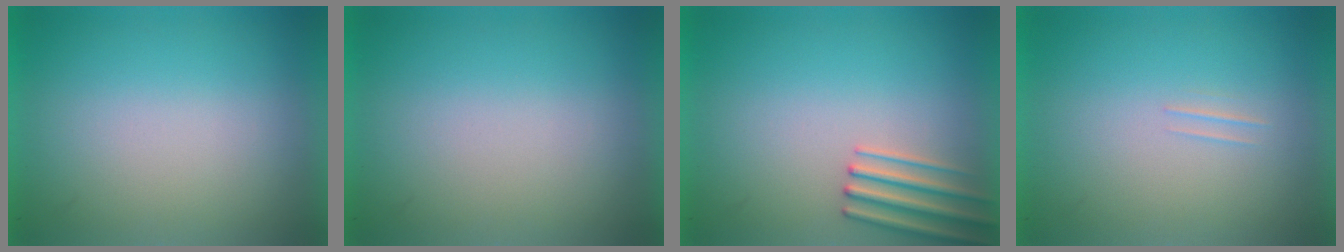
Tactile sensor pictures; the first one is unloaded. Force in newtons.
{"total": 1.0}
{"total": 2.5}
{"total": 1.1}